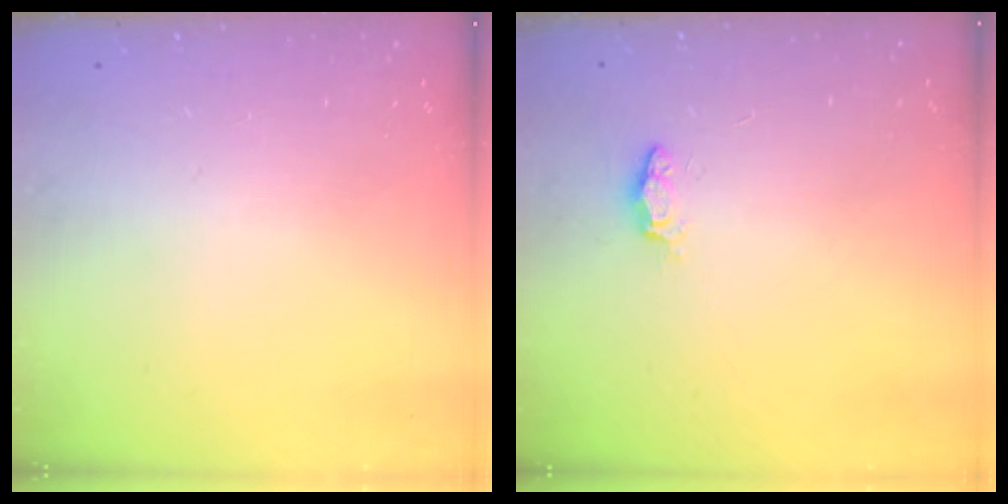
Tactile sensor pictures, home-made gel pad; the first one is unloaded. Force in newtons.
{"total": 3.8, "press": 3.8, "slide": 0.5}